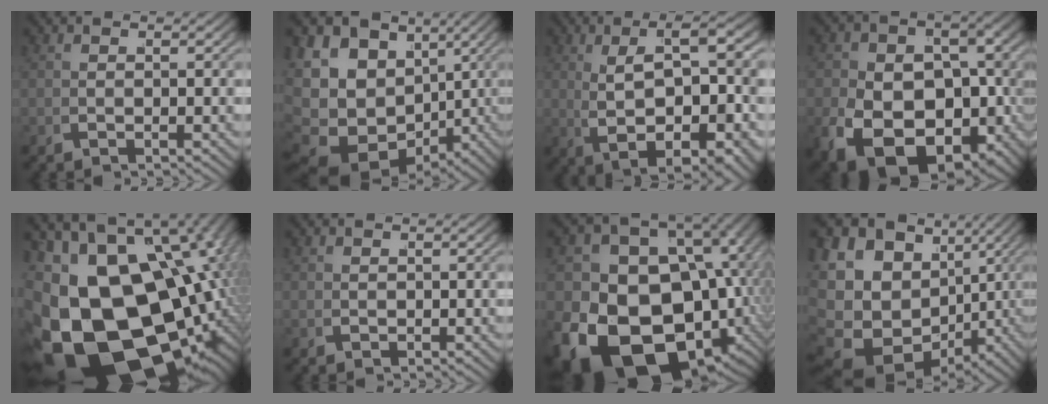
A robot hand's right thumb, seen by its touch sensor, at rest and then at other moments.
{"total": 15.4, "force": [-1.7, 11.8, 9.8], "torque": [-0.212, -0.062, -0.002]}
{"total": 12.4, "force": [-0.2, 6.3, 10.7], "torque": [-0.205, -0.025, 0.027]}
{"total": 21.2, "force": [-6.4, 14.5, 14.0], "torque": [-0.265, -0.106, -0.056]}
{"total": 27.7, "force": [-6.7, 18.6, 19.3], "torque": [-0.359, -0.105, -0.064]}
{"total": 0.6, "force": [0.4, 0.5, 0.2], "torque": [0.003, -0.001, 0.013]}
{"total": 28.5, "force": [-4.6, 20.0, 19.8], "torque": [-0.358, -0.098, -0.045]}
{"total": 17.1, "force": [-1.8, 13.1, 10.7], "torque": [-0.229, -0.061, -0.004]}